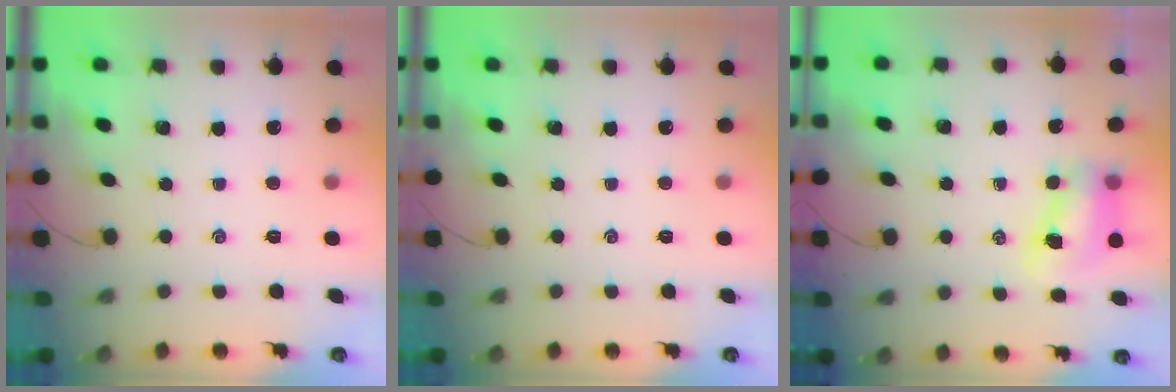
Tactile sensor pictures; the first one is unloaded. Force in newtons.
{"total": 0.0}
{"total": 7.6, "press": 7.5, "slide": 1.1}